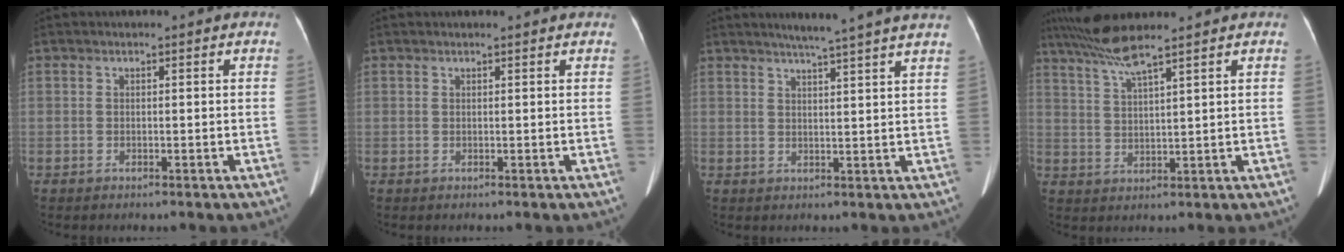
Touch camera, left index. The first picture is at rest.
{"total": 2.1, "force": [2.0, 0.0, 0.7], "torque": [-0.008, 0.011, 0.019]}
{"total": 10.0, "force": [8.3, -1.3, 5.4], "torque": [-0.071, 0.011, 0.091]}
{"total": 5.9, "force": [5.0, -1.0, 2.9], "torque": [-0.070, 0.004, 0.103]}